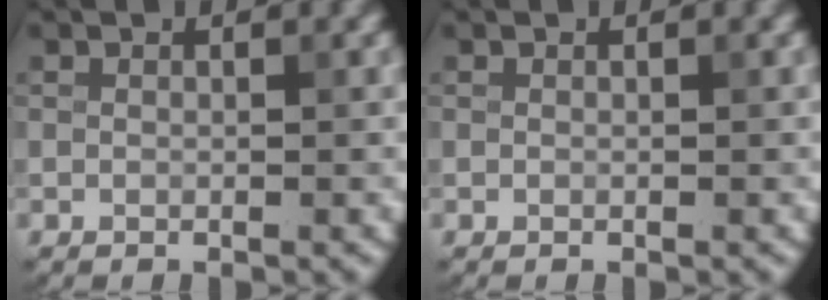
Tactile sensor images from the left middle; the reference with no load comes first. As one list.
[{"total": 0.0}]